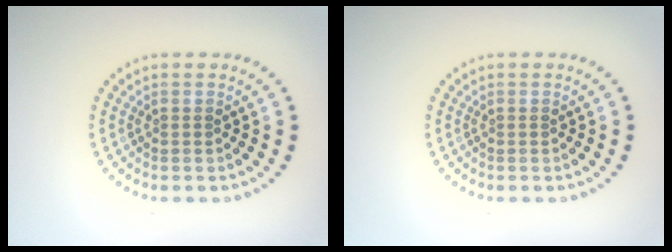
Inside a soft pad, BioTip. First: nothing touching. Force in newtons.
{"total": 0.0}